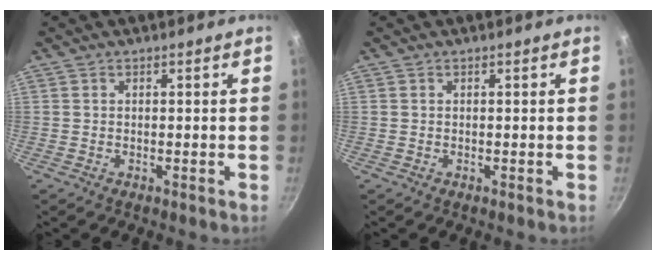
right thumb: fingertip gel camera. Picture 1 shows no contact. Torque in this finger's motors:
{"motor_torque": [0.00, 0.00, 0.04, -0.04, 0.00]}